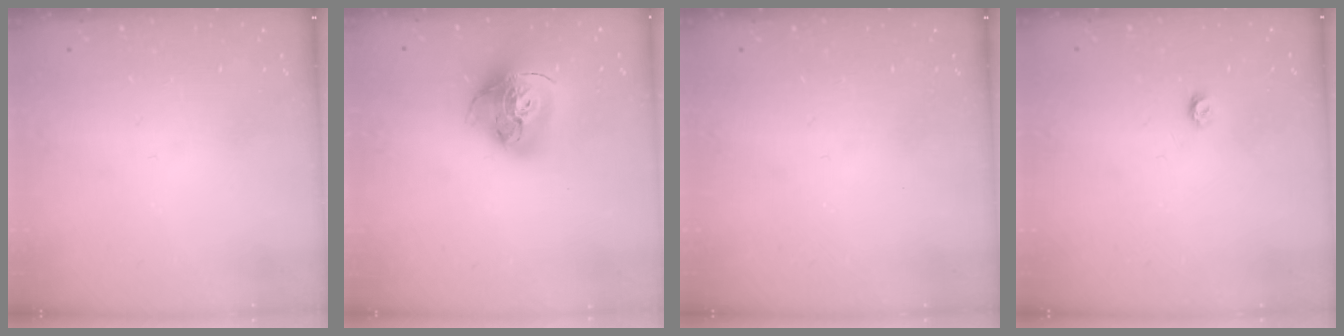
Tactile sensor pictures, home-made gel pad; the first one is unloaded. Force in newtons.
{"total": 18.4, "press": 18.3, "slide": 1.9}
{"total": 0.0}
{"total": 3.5, "press": 3.5, "slide": 0.3}